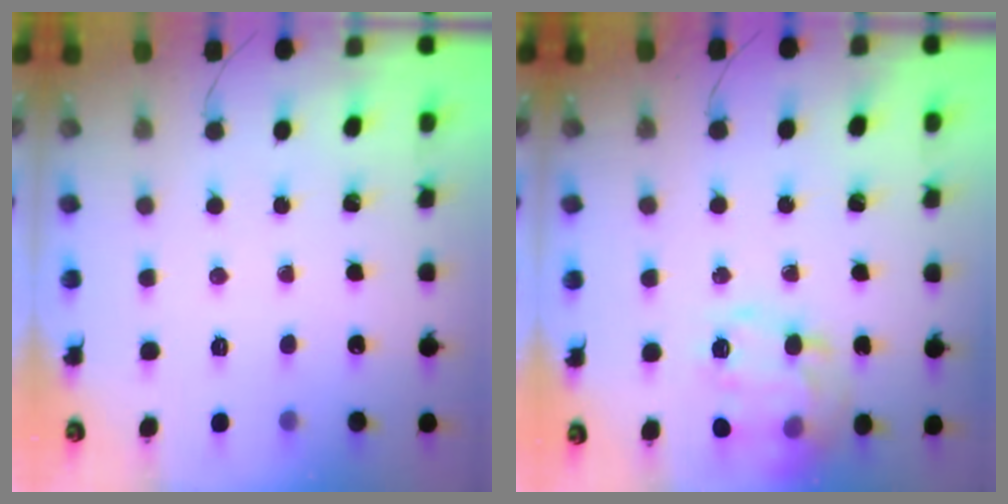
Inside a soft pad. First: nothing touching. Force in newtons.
{"total": 18.3, "press": 18.2, "slide": 1.9}